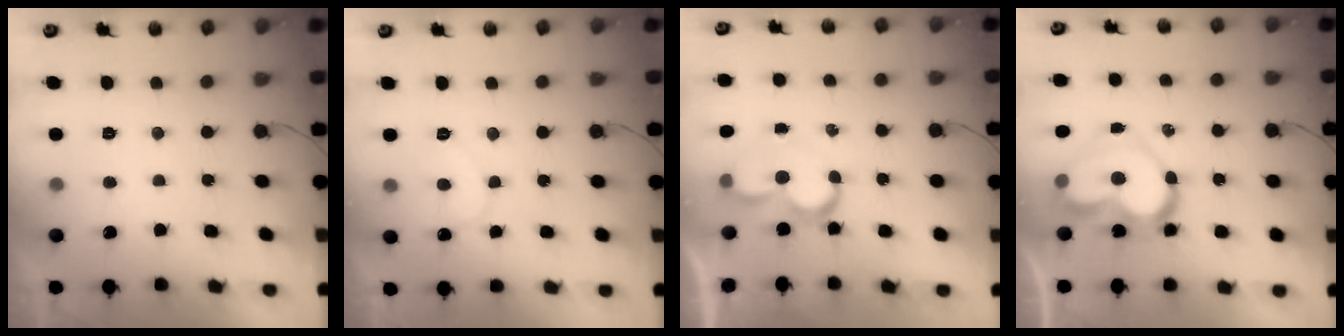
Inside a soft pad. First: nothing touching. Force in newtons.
{"total": 6.9, "press": 6.9, "slide": 0.6}
{"total": 7.2, "press": 7.1, "slide": 0.7}
{"total": 16.0, "press": 15.9, "slide": 1.4}